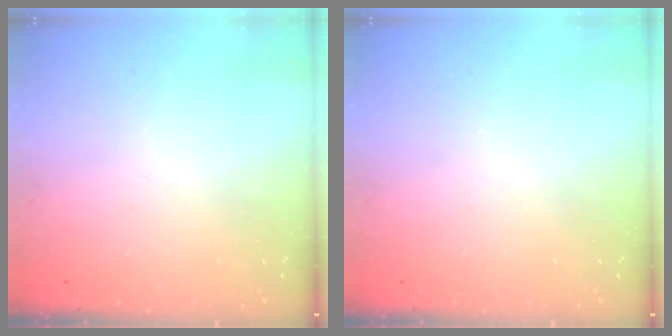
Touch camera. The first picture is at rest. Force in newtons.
{"total": 0.0}